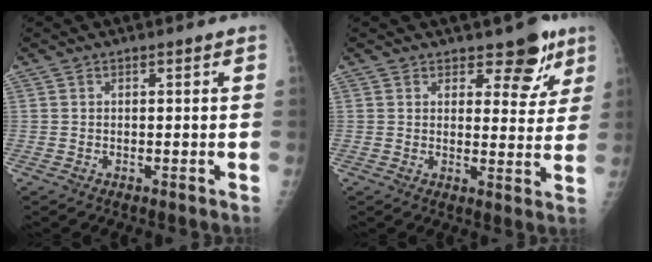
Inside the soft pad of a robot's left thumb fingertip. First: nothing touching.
{"total": 7.0, "force": [4.8, 3.9, 3.3], "torque": [0.000, -0.028, 0.062]}